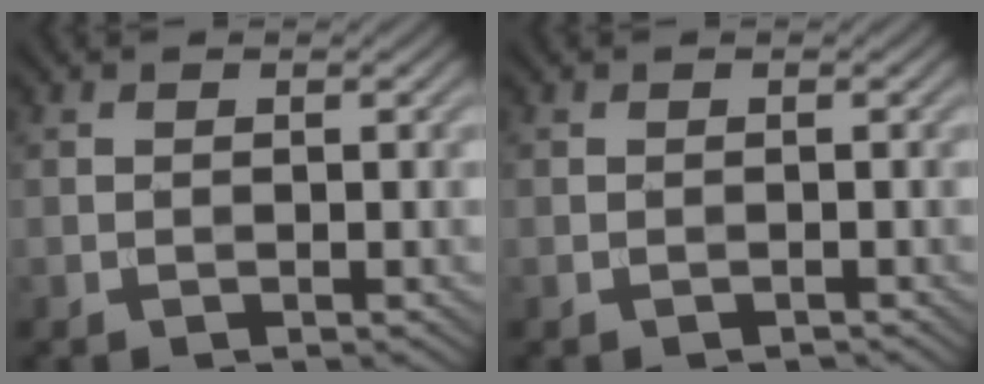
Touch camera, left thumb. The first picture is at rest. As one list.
[{"total": 0.5, "force": [-0.5, 0.2, 0.2], "torque": [-0.003, -0.002, -0.007]}]